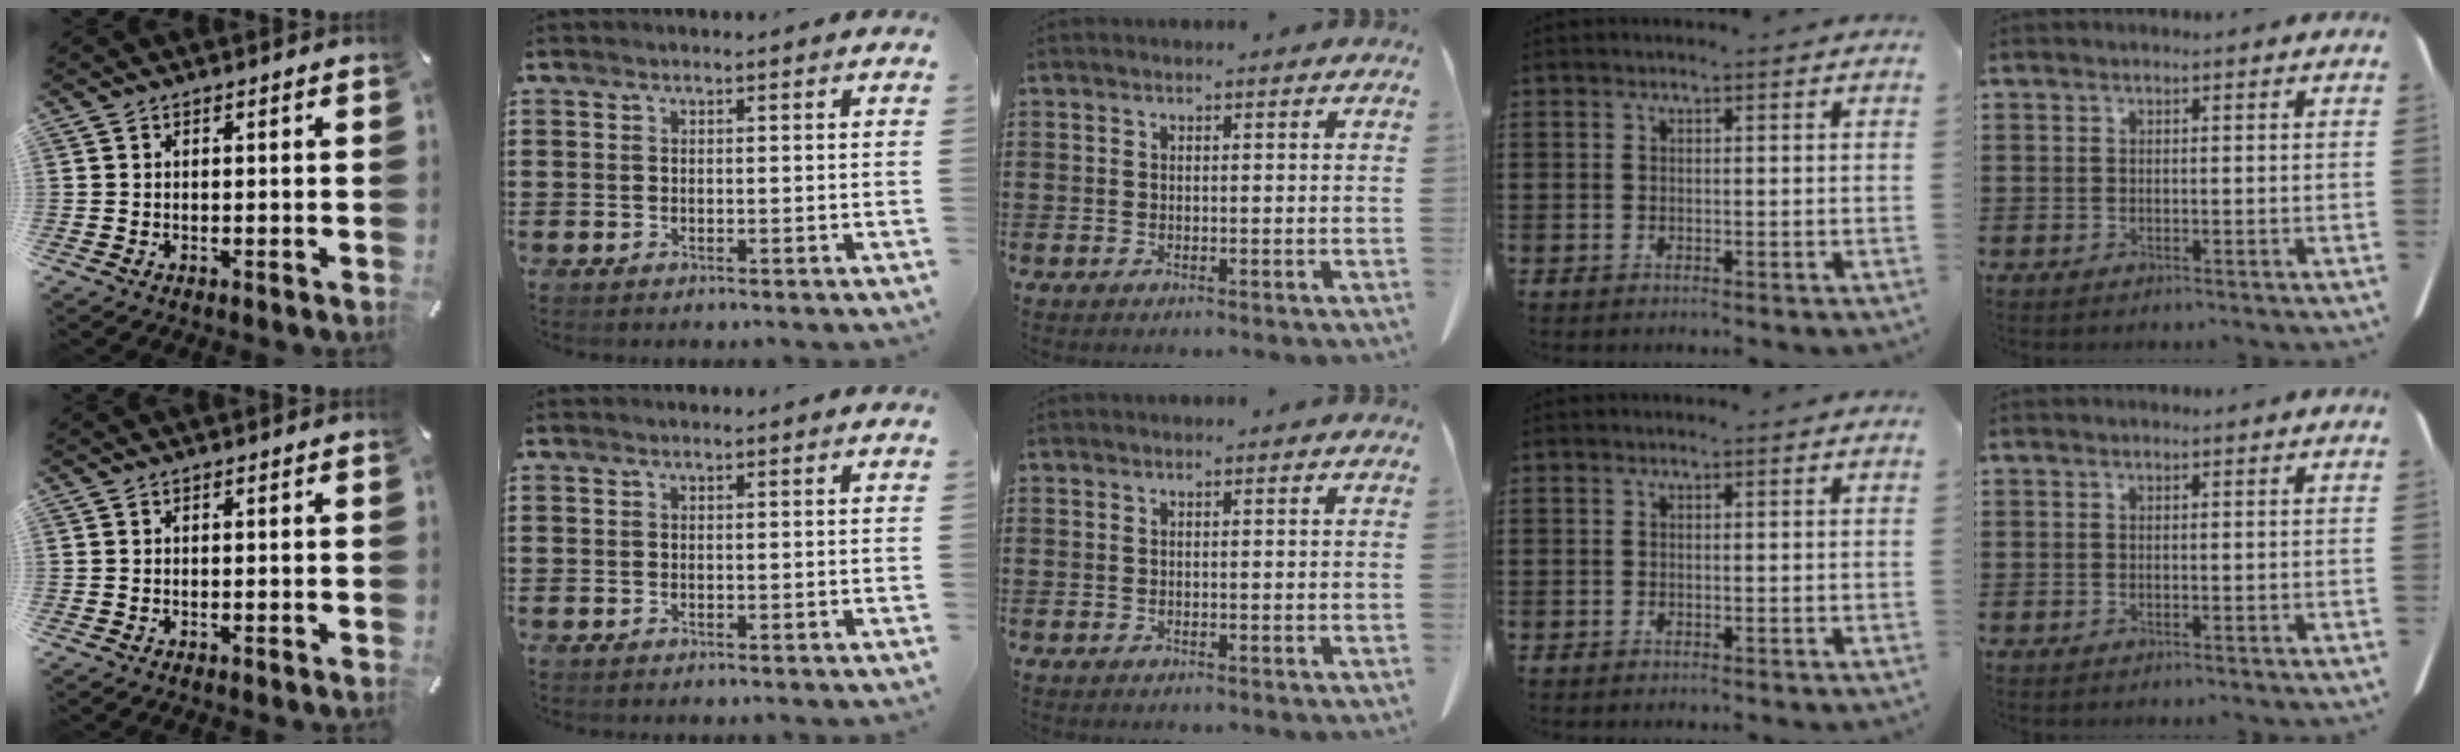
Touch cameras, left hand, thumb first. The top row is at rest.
{}